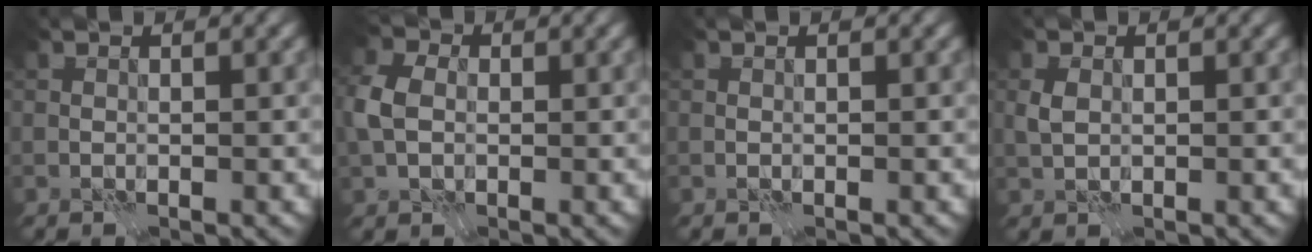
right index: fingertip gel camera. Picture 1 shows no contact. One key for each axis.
{"total": 4.5, "fx": -0.1, "fy": 3.3, "fz": 3.0, "tx": -0.078, "ty": 0.006, "tz": -0.009}
{"total": 0.0}
{"total": 1.5, "fx": 0.2, "fy": 1.1, "fz": 1.0, "tx": -0.025, "ty": 0.004, "tz": 0.004}